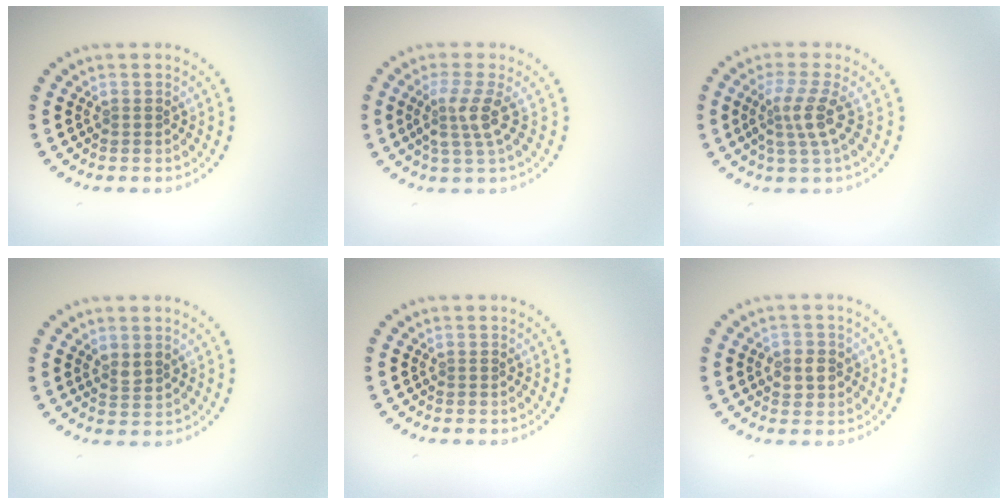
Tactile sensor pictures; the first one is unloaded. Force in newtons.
{"total": 2.7, "press": 2.1, "slide": 1.8}
{"total": 2.9, "press": 2.1, "slide": 1.9}
{"total": 1.4, "press": 1.3, "slide": 0.5}
{"total": 0.0}
{"total": 2.2, "press": 2.2, "slide": 0.3}